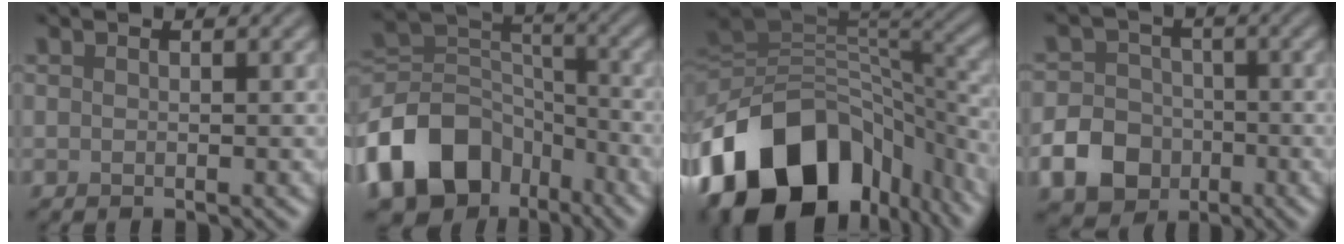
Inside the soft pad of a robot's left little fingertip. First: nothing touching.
{"total": 12.0, "force": [-6.4, 8.1, 6.1], "torque": [-0.123, 0.005, -0.129]}
{"total": 16.8, "force": [-8.5, 11.4, 9.0], "torque": [-0.190, -0.016, -0.127]}
{"total": 9.0, "force": [-3.8, 7.6, 2.9], "torque": [-0.049, -0.027, -0.093]}